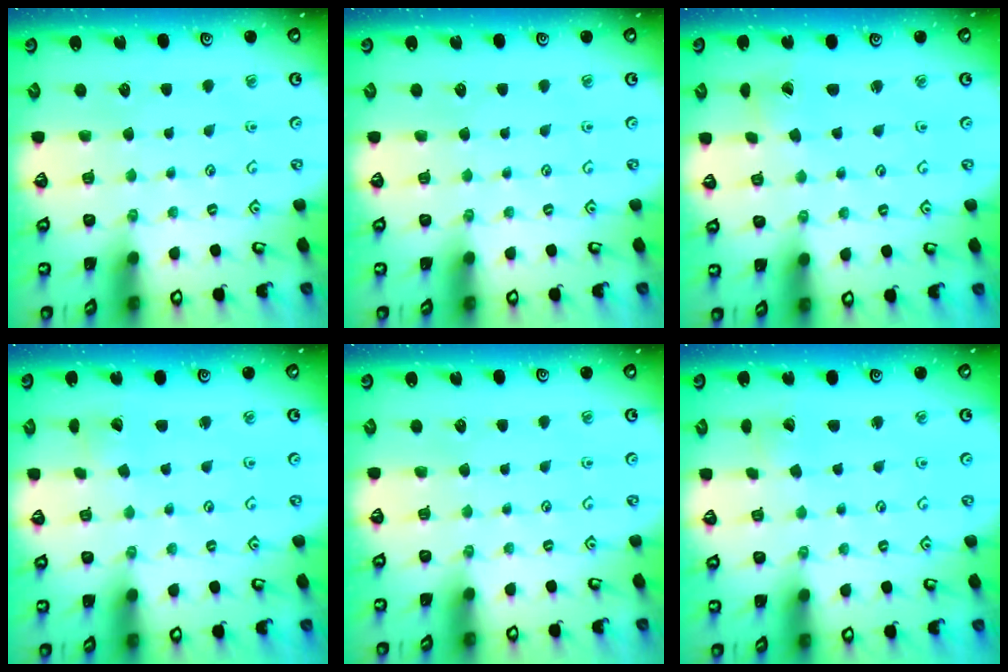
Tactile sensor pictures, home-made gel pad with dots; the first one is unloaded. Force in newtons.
{"total": 0.0}
{"total": 2.5, "press": 2.5, "slide": 0.1}
{"total": 2.6, "press": 2.6, "slide": 0.4}
{"total": 0.0}
{"total": 2.2, "press": 2.2, "slide": 0.2}